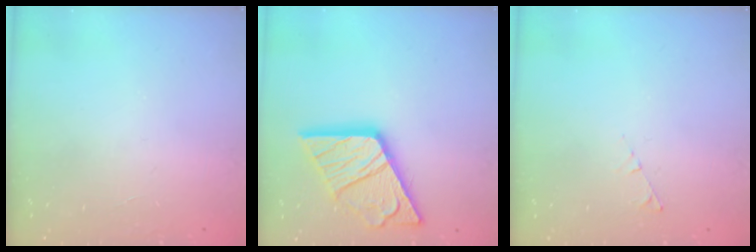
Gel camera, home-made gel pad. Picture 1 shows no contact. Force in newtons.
{"total": 20.8, "press": 20.7, "slide": 2.2}
{"total": 2.9, "press": 2.9, "slide": 0.4}